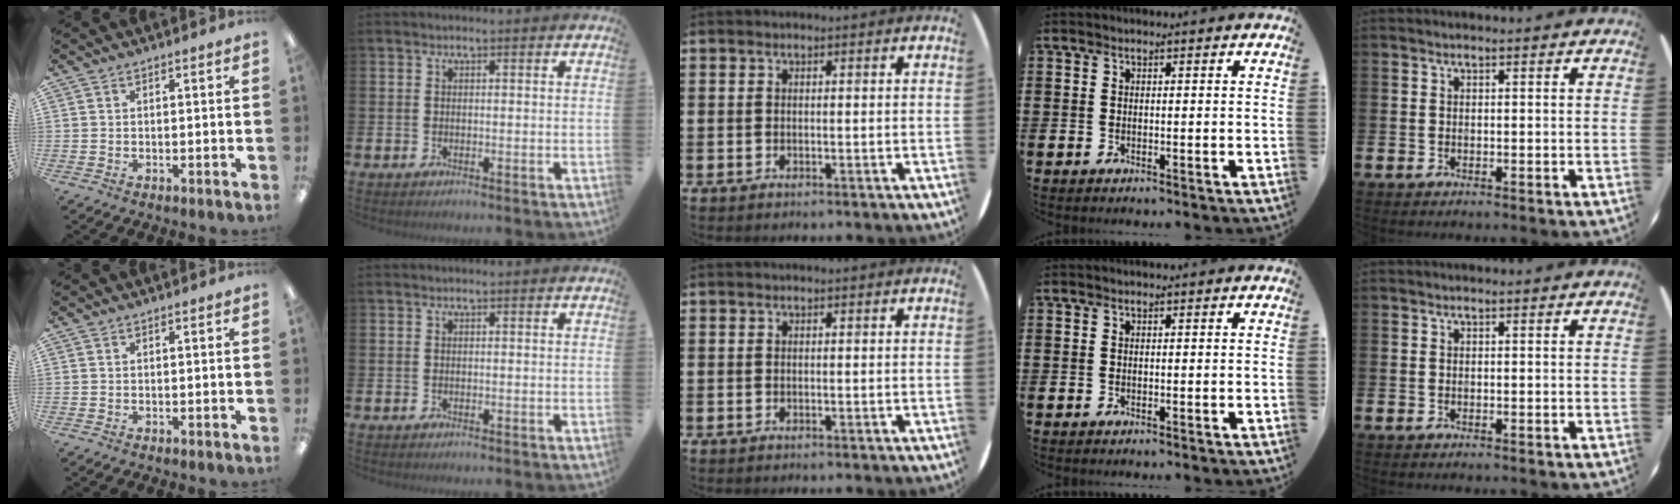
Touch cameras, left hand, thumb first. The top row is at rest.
{}